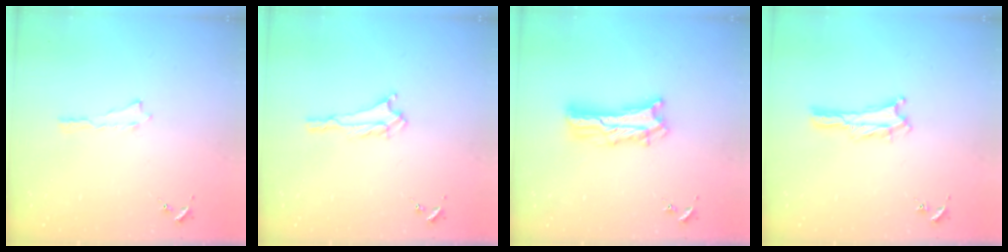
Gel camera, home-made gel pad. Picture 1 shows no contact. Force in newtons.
{"total": 1.9, "press": 1.9, "slide": 0.4}
{"total": 7.3, "press": 7.3, "slide": 0.7}
{"total": 1.3, "press": 1.3, "slide": 0.4}